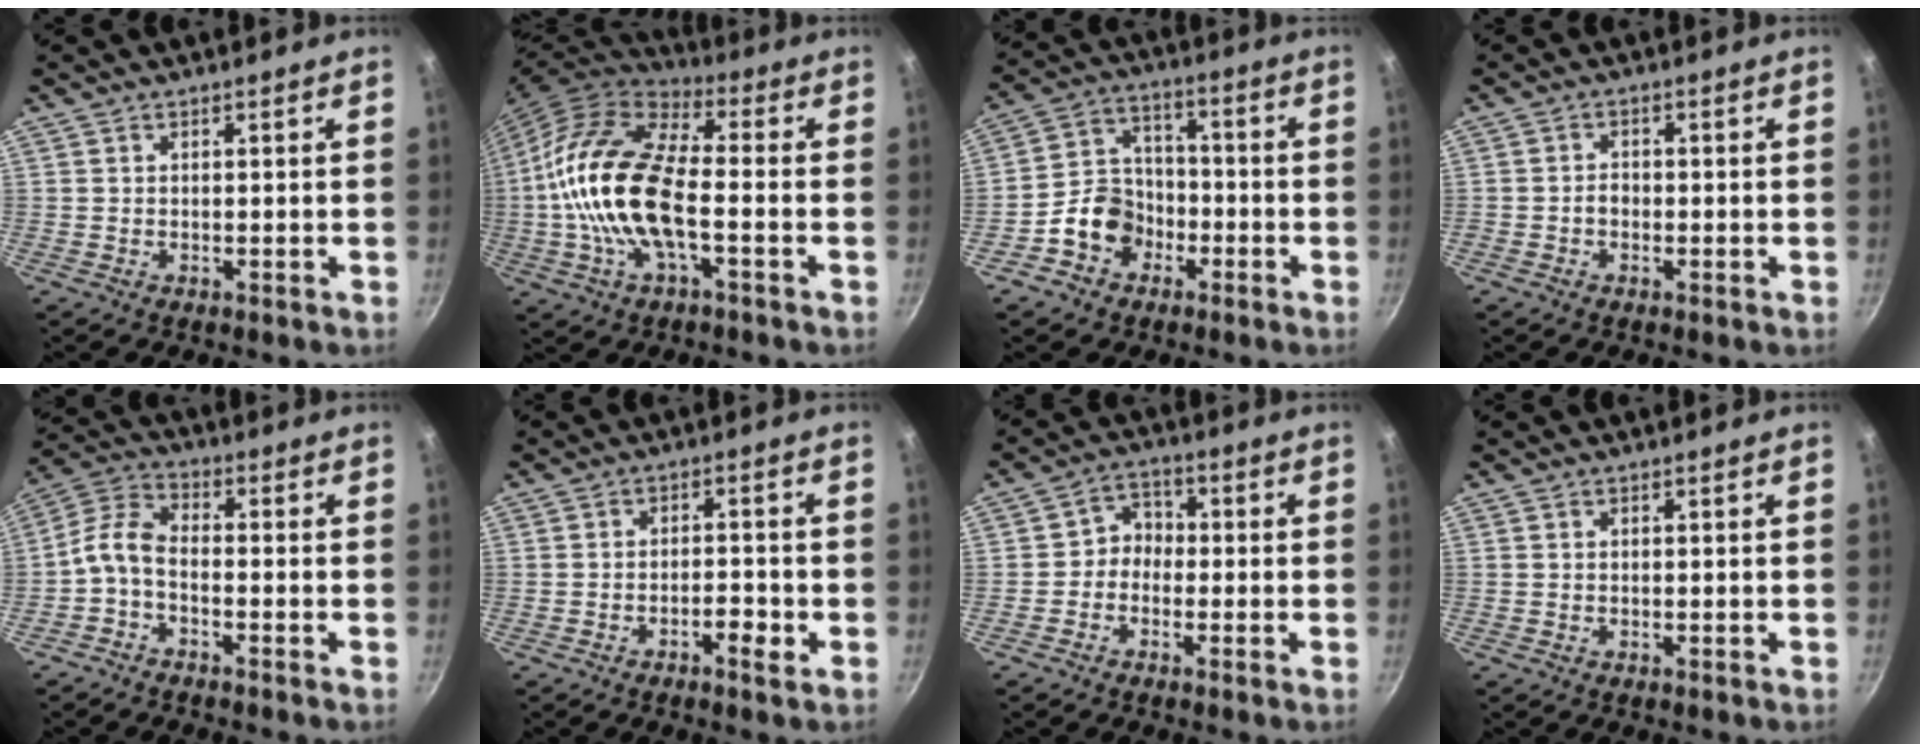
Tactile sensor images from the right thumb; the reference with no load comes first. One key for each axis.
{"total": 19.6, "fx": -2.5, "fy": 8.9, "fz": 17.3, "tx": -0.328, "ty": 0.032, "tz": -0.061}
{"total": 9.6, "fx": -4.2, "fy": 7.7, "fz": 3.8, "tx": -0.028, "ty": 0.052, "tz": -0.084}
{"total": 1.7, "fx": -0.6, "fy": 1.2, "fz": 0.9, "tx": -0.008, "ty": 0.013, "tz": -0.012}
{"total": 6.1, "fx": -2.6, "fy": 3.1, "fz": 4.6, "tx": -0.109, "ty": 0.036, "tz": -0.065}
{"total": 3.8, "fx": -1.8, "fy": 1.1, "fz": 3.1, "tx": -0.045, "ty": 0.018, "tz": -0.028}
{"total": 4.0, "fx": -1.2, "fy": 3.4, "fz": 1.7, "tx": -0.003, "ty": 0.024, "tz": -0.033}
{"total": 0.0}